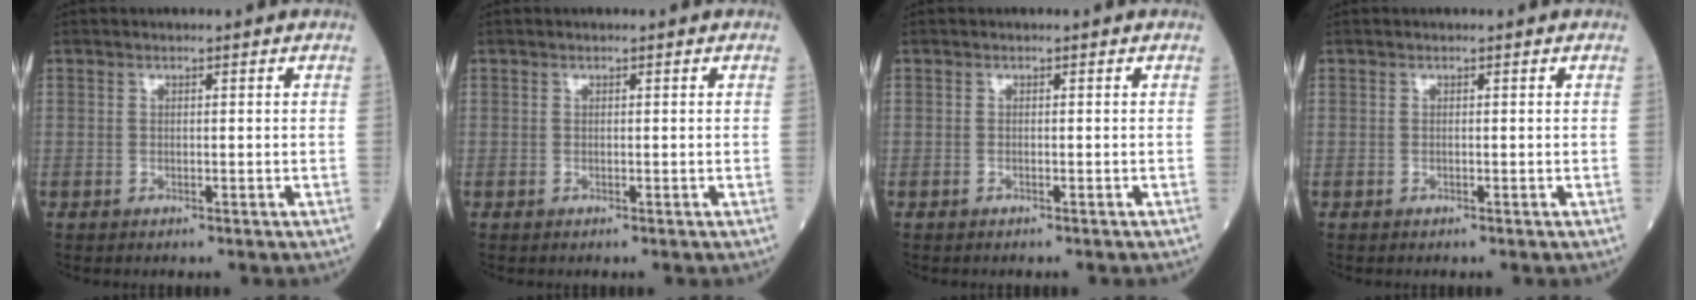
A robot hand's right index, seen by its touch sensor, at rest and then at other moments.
{"total": 0.0}
{"total": 0.0}
{"total": 0.0}